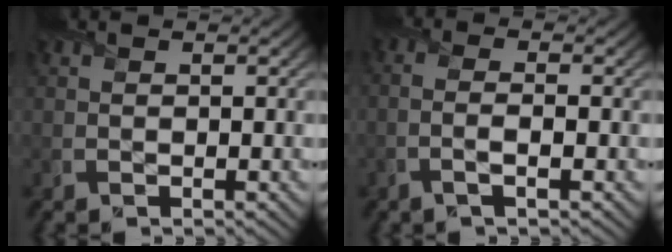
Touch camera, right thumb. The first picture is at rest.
{"total": 2.3, "force": [-1.0, 0.5, 2.1], "torque": [-0.042, 0.006, -0.027]}